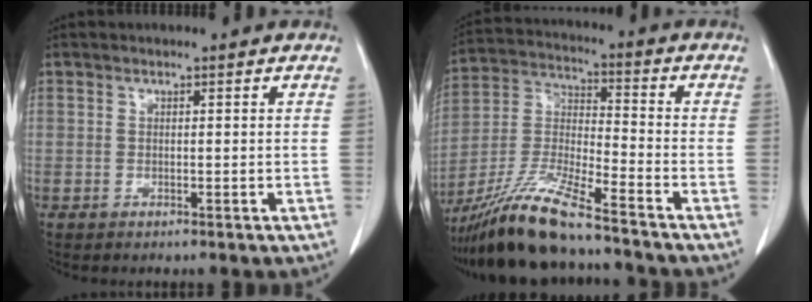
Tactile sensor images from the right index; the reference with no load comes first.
{"total": 14.2, "force": [-11.7, 0.4, 8.1], "torque": [-0.169, -0.021, -0.218]}